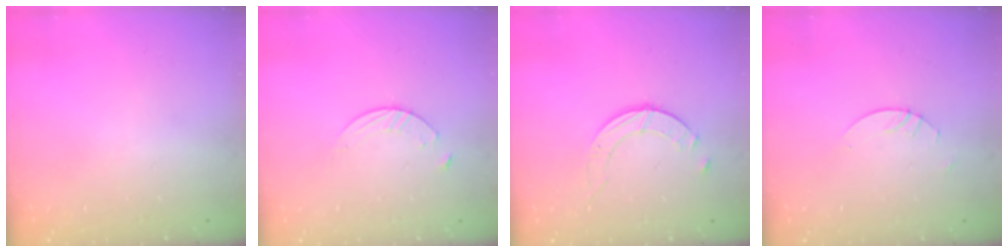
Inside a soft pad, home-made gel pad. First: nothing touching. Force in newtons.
{"total": 4.3, "press": 4.3, "slide": 0.5}
{"total": 3.9, "press": 3.9, "slide": 0.4}
{"total": 2.7, "press": 2.7, "slide": 0.2}